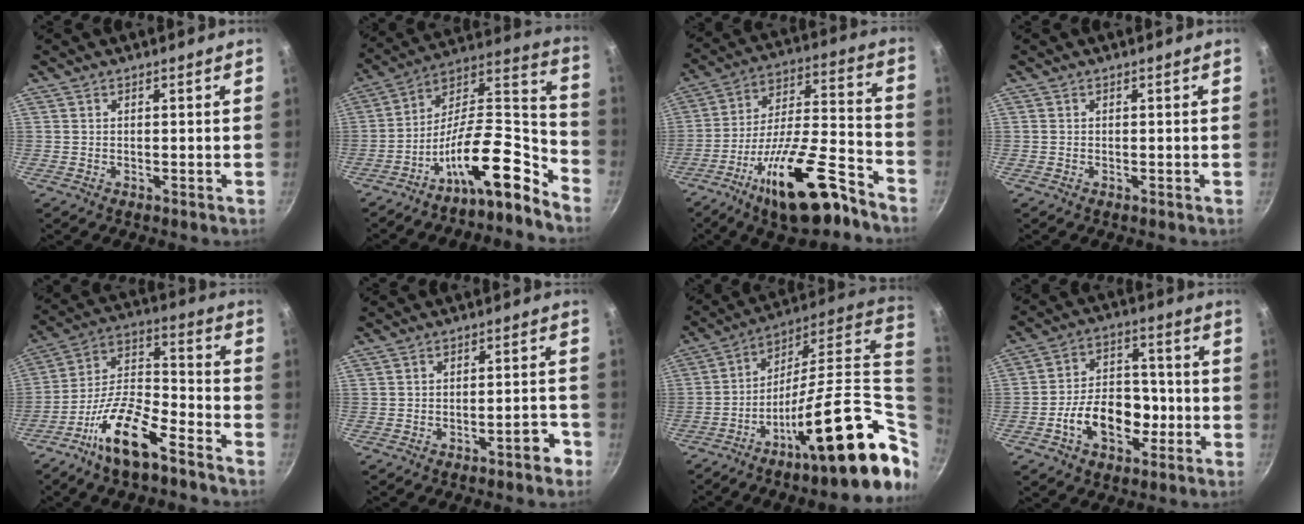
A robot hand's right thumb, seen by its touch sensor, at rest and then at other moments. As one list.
[{"total": 16.6, "force": [-11.6, 4.7, 11.0], "torque": [-0.132, 0.117, -0.216]}, {"total": 21.1, "force": [-13.2, 6.5, 15.1], "torque": [-0.222, 0.083, -0.220]}, {"total": 0.0}, {"total": 15.4, "force": [-9.8, 5.1, 10.7], "torque": [-0.189, 0.074, -0.189]}, {"total": 4.0, "force": [-2.6, 1.2, 2.8], "torque": [-0.022, 0.033, -0.026]}, {"total": 26.5, "force": [-5.3, 6.9, 25.1], "torque": [-0.329, 0.011, -0.091]}, {"total": 12.8, "force": [-4.0, 8.6, 8.6], "torque": [-0.109, 0.040, -0.070]}]